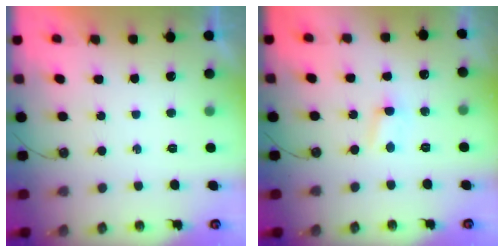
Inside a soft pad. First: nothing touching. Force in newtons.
{"total": 2.6, "press": 2.6, "slide": 0.4}